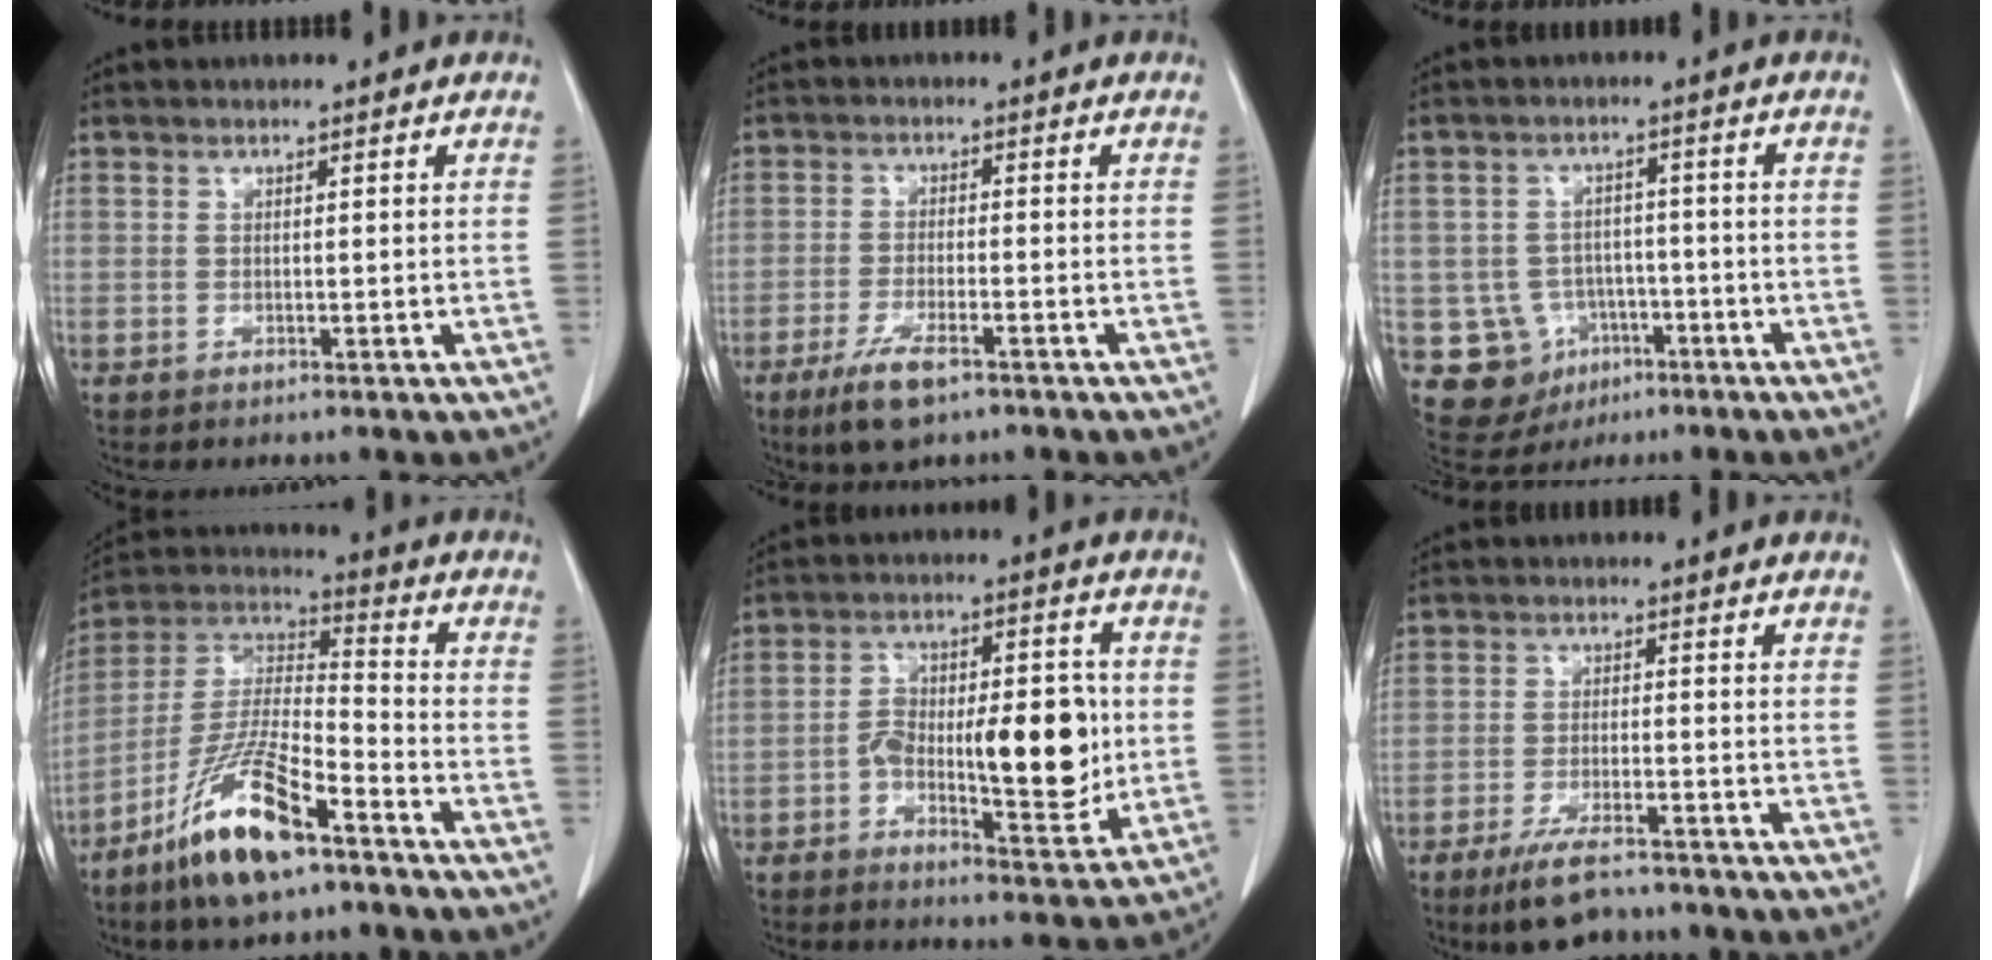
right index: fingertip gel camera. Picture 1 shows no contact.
{"total": 6.5, "force": [-4.1, 1.5, 4.8], "torque": [-0.099, -0.013, -0.068]}
{"total": 8.9, "force": [-2.8, 8.3, 1.7], "torque": [-0.041, 0.015, -0.027]}
{"total": 15.3, "force": [-9.6, 3.3, 11.5], "torque": [-0.234, -0.010, -0.177]}
{"total": 14.2, "force": [-1.6, 5.2, 13.1], "torque": [-0.199, 0.020, -0.019]}
{"total": 7.5, "force": [-6.0, 1.8, 4.3], "torque": [-0.078, -0.014, -0.097]}